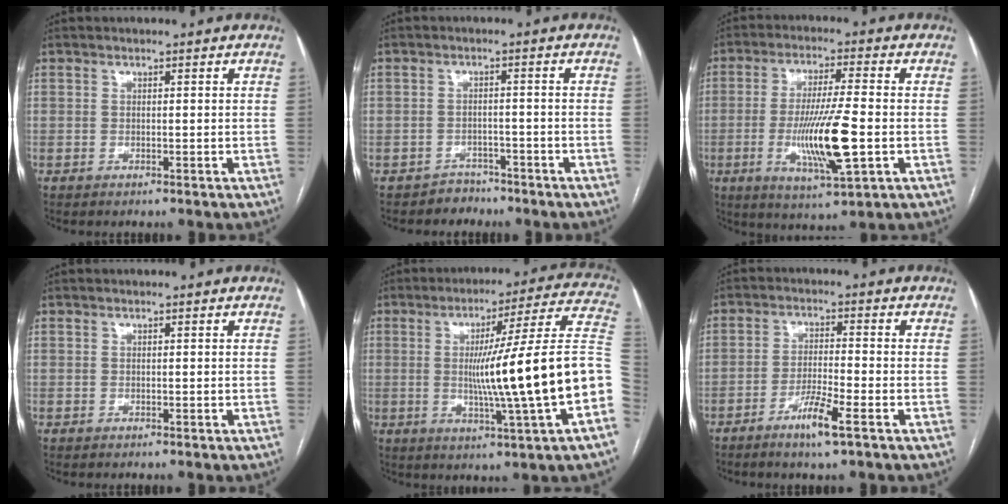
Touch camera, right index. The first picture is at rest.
{"total": 3.1, "force": [-2.3, 1.9, -0.8], "torque": [0.014, 0.010, -0.038]}
{"total": 12.5, "force": [-2.6, 1.0, 12.1], "torque": [-0.229, -0.019, -0.046]}
{"total": 0.0}
{"total": 21.3, "force": [-2.7, -1.6, 21.0], "torque": [-0.250, 0.014, -0.050]}
{"total": 5.7, "force": [-3.4, 0.0, 4.6], "torque": [-0.088, -0.008, -0.064]}